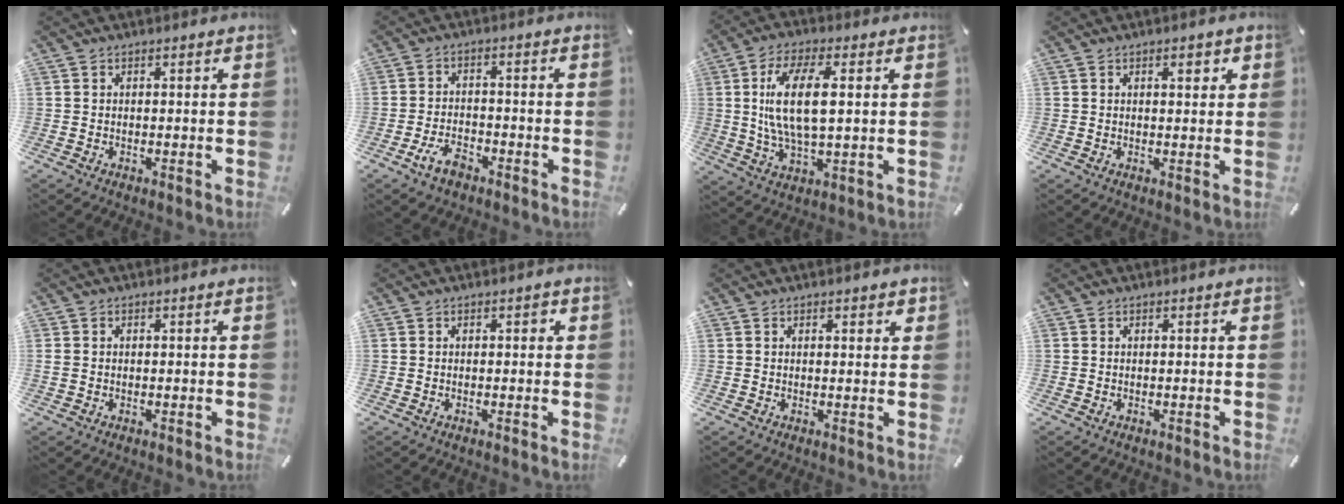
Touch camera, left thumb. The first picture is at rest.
{"total": 6.0, "force": [-3.8, 3.3, 3.3], "torque": [-0.075, 0.018, -0.073]}
{"total": 13.1, "force": [2.3, 5.1, 11.8], "torque": [-0.245, -0.004, 0.033]}
{"total": 2.6, "force": [1.2, 1.0, 2.1], "torque": [-0.028, 0.000, 0.015]}
{"total": 0.8, "force": [0.0, 0.6, 0.6], "torque": [-0.012, 0.003, -0.002]}
{"total": 0.9, "force": [0.2, 0.6, 0.7], "torque": [-0.007, 0.003, -0.001]}
{"total": 1.0, "force": [0.7, 0.6, 0.4], "torque": [0.000, -0.001, 0.011]}
{"total": 0.0}